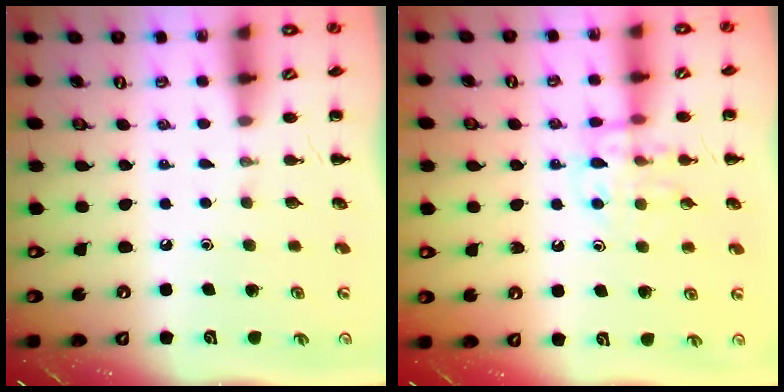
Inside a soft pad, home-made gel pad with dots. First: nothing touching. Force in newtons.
{"total": 11.5, "press": 11.4, "slide": 1.2}